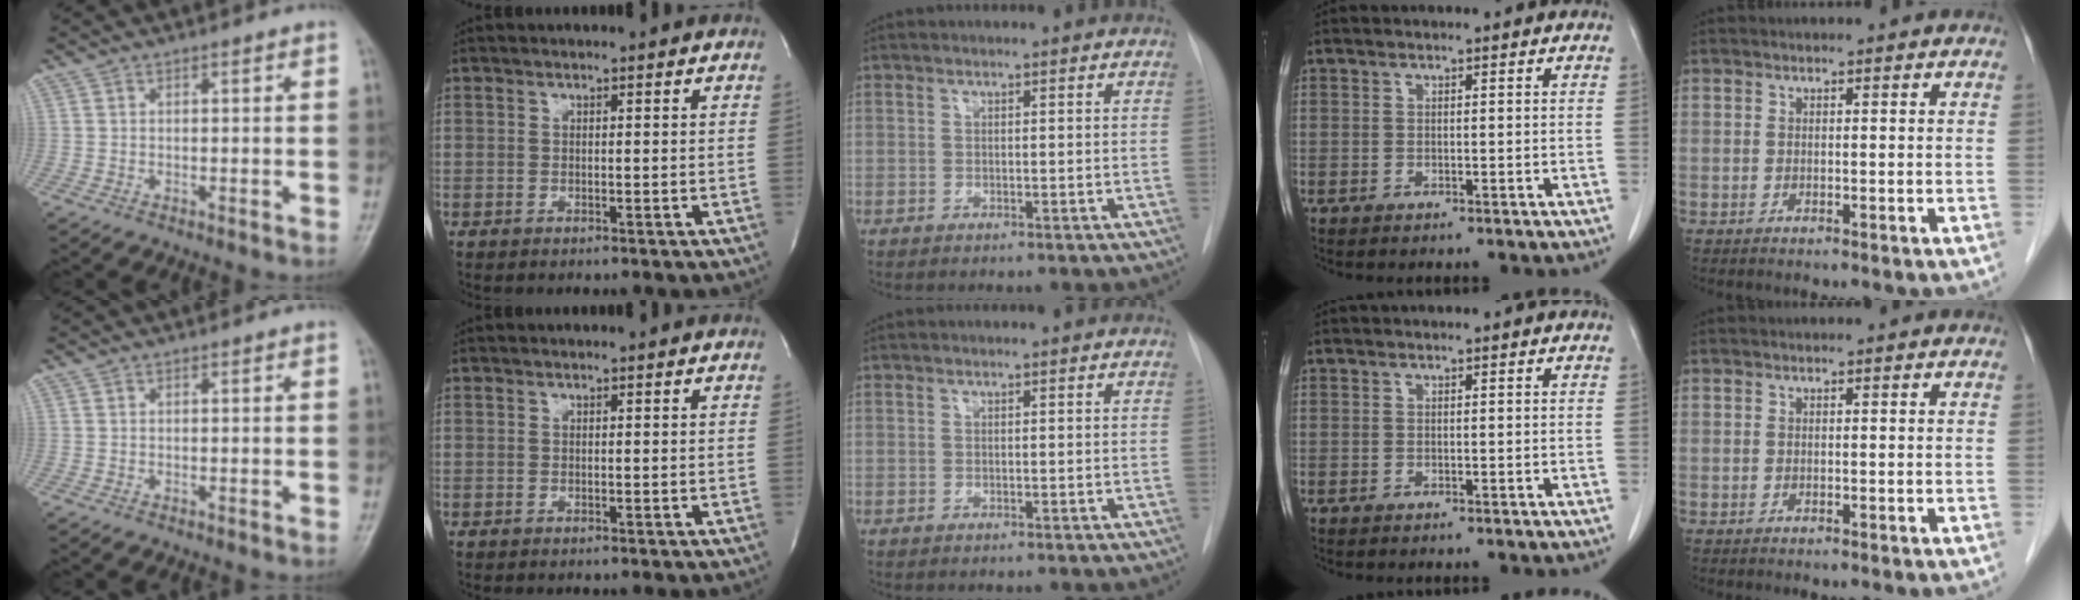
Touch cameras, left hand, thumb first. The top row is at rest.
{}